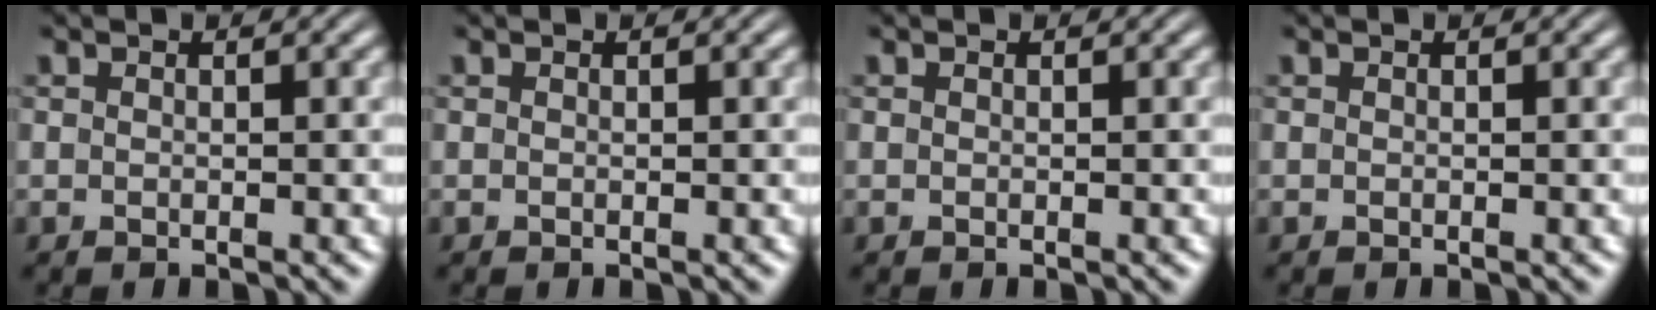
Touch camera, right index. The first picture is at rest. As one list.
[{"total": 0.0}, {"total": 0.0}, {"total": 0.0}]